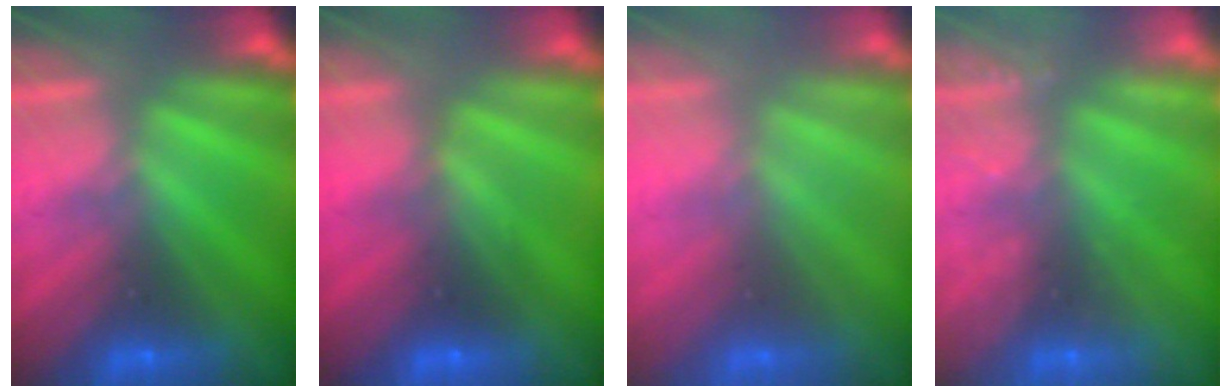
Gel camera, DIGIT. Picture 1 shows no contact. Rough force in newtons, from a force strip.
{"total": 2.8}
{"total": 4.0}
{"total": 2.4}